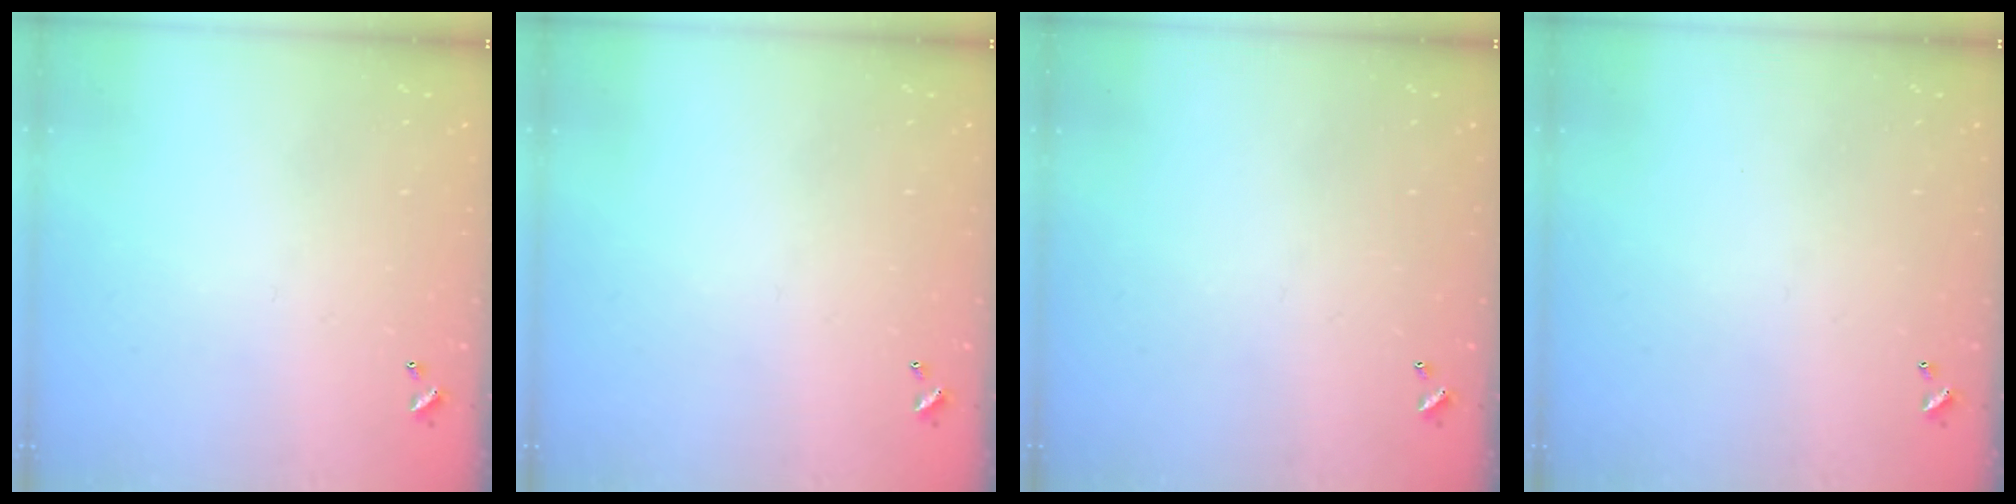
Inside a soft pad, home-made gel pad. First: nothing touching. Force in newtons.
{"total": 0.0}
{"total": 0.0}
{"total": 0.0}